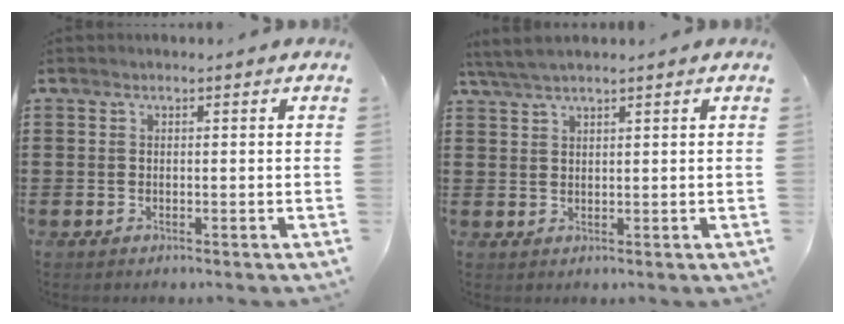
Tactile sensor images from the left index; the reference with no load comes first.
{"total": 3.0, "force": [2.5, 0.2, 1.7], "torque": [-0.038, 0.004, 0.047]}